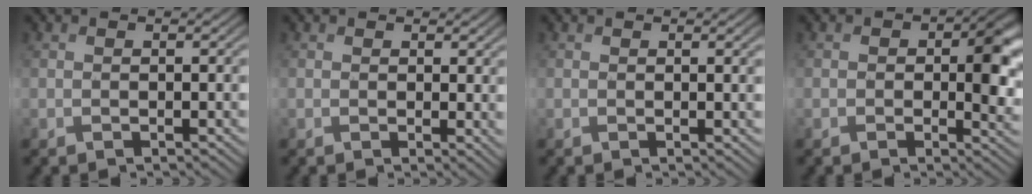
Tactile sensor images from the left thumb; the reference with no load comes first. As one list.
[{"total": 1.5, "force": [0.9, 0.7, 1.0], "torque": [-0.012, -0.006, 0.016]}, {"total": 1.1, "force": [0.5, 0.1, 0.9], "torque": [-0.015, 0.000, 0.007]}, {"total": 5.5, "force": [0.1, 3.6, 4.2], "torque": [-0.052, -0.015, -0.001]}]